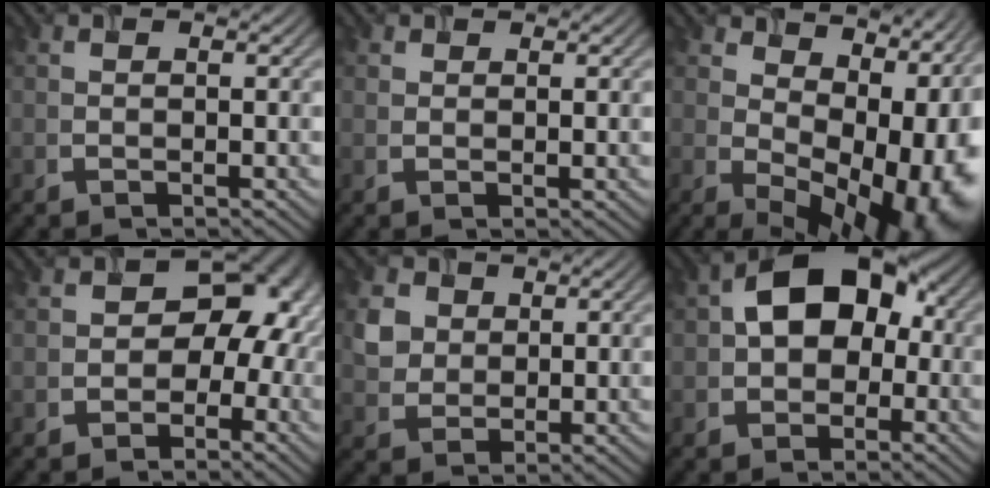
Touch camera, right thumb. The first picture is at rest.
{"total": 0.9, "force": [0.7, 0.4, 0.2], "torque": [-0.006, -0.004, 0.023]}
{"total": 15.3, "force": [2.5, 9.2, 12.0], "torque": [-0.119, -0.005, 0.077]}
{"total": 7.7, "force": [-1.2, 6.2, 4.3], "torque": [-0.015, -0.008, -0.027]}
{"total": 3.4, "force": [1.3, 3.1, 0.7], "torque": [-0.031, -0.004, 0.033]}
{"total": 9.3, "force": [0.2, 6.8, 6.3], "torque": [-0.091, 0.016, -0.006]}